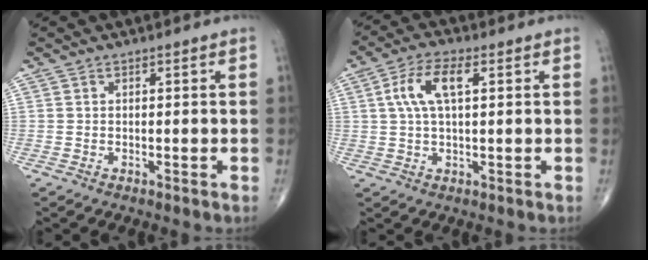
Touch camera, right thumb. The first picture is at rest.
{"total": 7.7, "force": [2.0, 3.1, 6.8], "torque": [-0.142, 0.014, 0.035]}